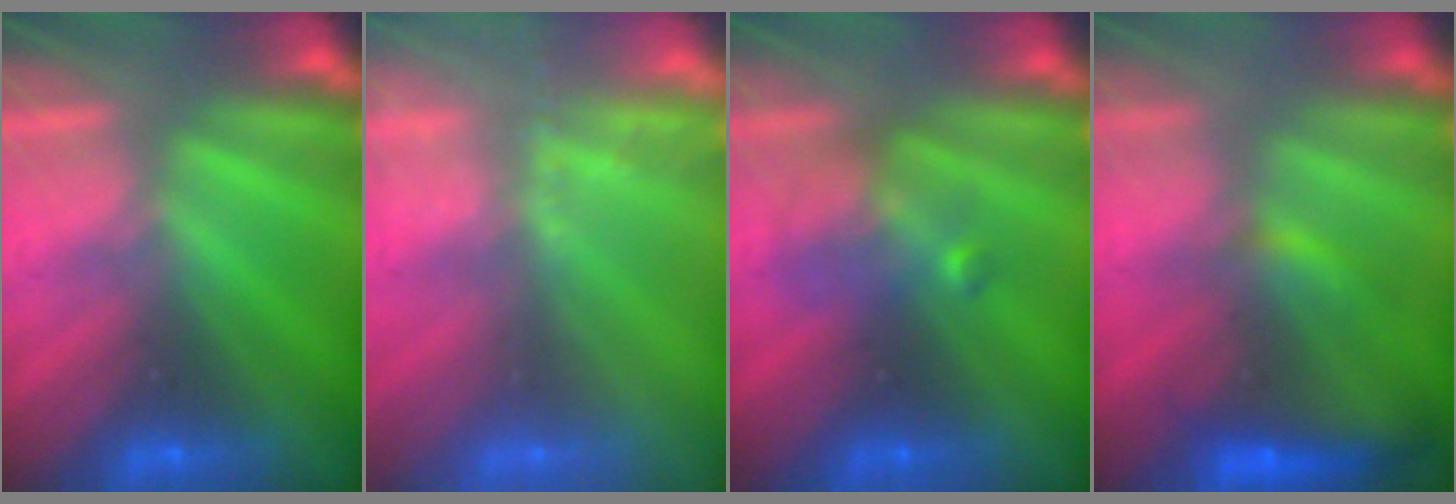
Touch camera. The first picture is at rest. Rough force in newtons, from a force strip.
{"total": 2.4}
{"total": 2.4}
{"total": 8.9}